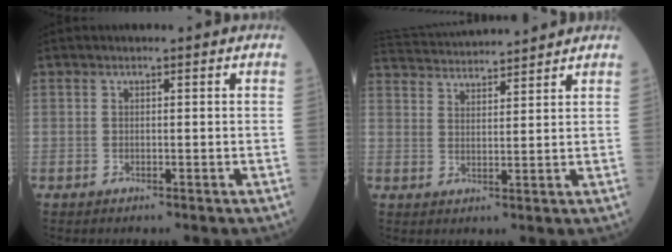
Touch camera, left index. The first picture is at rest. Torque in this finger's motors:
{"motor_torque": [0.87, -1.13, 0.07, 0.05]}